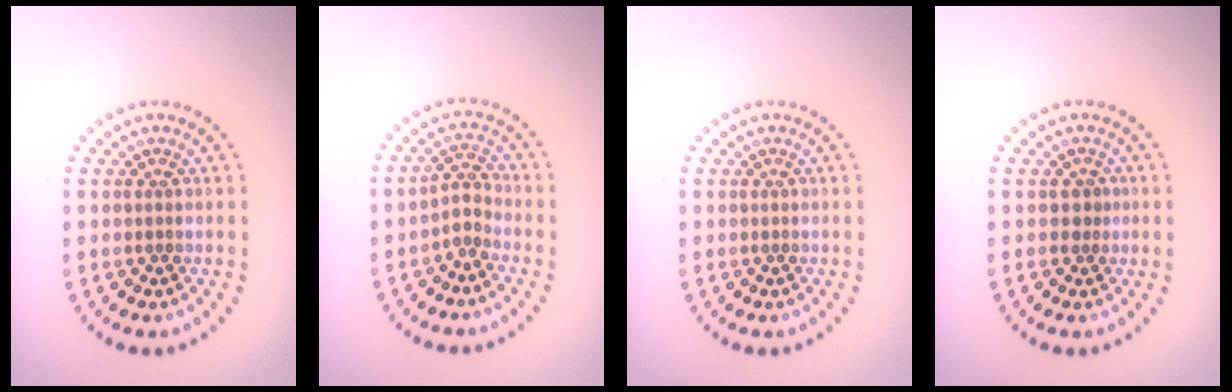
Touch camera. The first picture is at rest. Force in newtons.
{"total": 2.0, "press": 1.4, "slide": 1.4}
{"total": 0.0}
{"total": 1.1, "press": 0.9, "slide": 0.7}